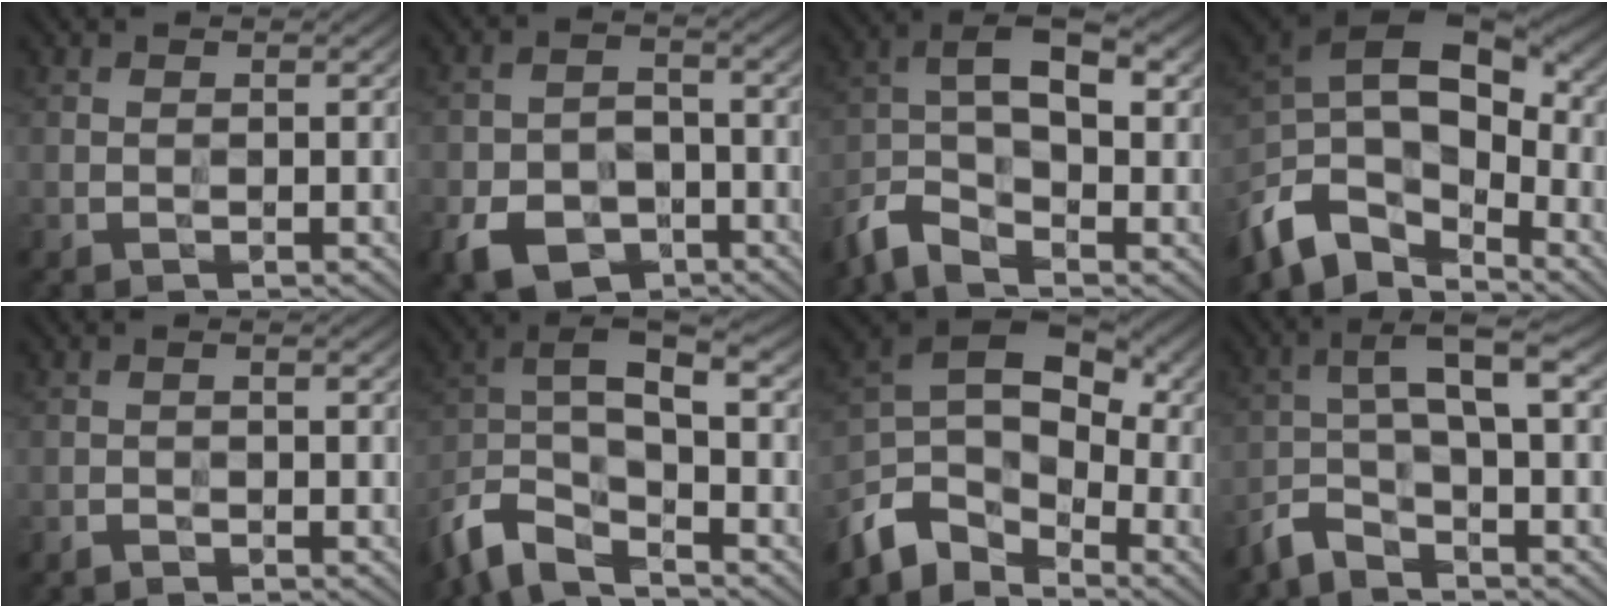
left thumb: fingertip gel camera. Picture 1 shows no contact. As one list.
[{"total": 8.2, "force": [-4.6, 5.4, 4.1], "torque": [-0.080, -0.019, -0.084]}, {"total": 8.0, "force": [-3.4, 3.6, 6.3], "torque": [-0.122, 0.004, -0.085]}, {"total": 14.1, "force": [-5.4, 9.1, 9.3], "torque": [-0.212, -0.003, -0.109]}, {"total": 1.0, "force": [-0.8, 0.1, 0.6], "torque": [-0.012, 0.001, -0.017]}, {"total": 10.4, "force": [-5.6, 3.7, 7.9], "torque": [-0.157, -0.008, -0.116]}, {"total": 10.0, "force": [-5.0, 6.4, 5.9], "torque": [-0.120, -0.003, -0.115]}, {"total": 5.8, "force": [-2.9, 1.3, 4.8], "torque": [-0.098, 0.005, -0.075]}]